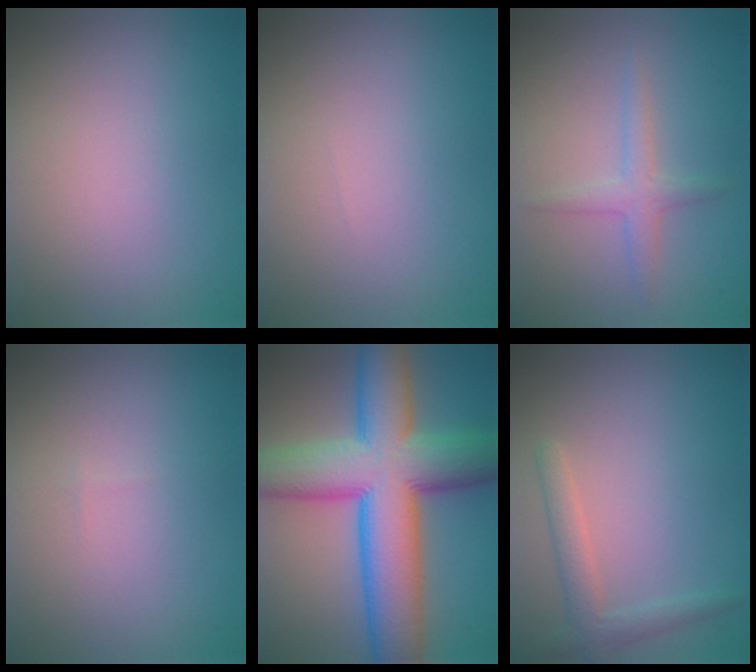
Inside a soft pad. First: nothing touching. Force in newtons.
{"total": 0.0}
{"total": 1.9, "press": 1.9, "slide": 0.1}
{"total": 0.0}
{"total": 13.0, "press": 12.9, "slide": 0.4}
{"total": 2.3, "press": 2.2, "slide": 0.2}